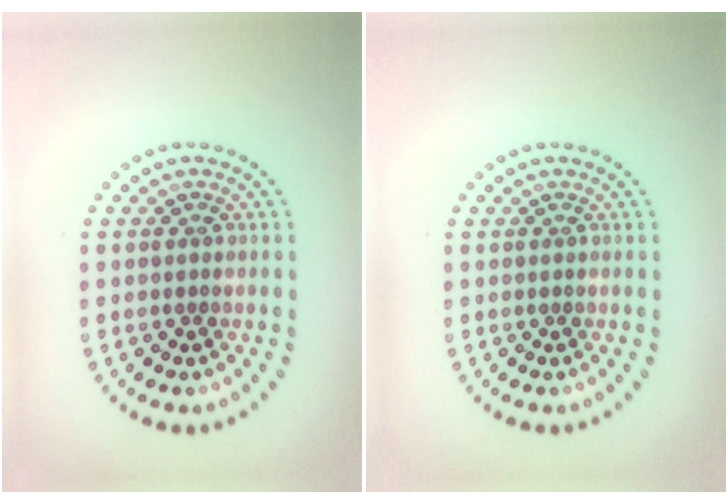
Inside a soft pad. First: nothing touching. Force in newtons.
{"total": 0.0}